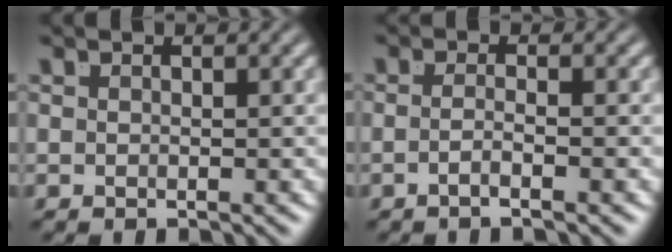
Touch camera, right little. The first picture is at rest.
{"total": 2.2, "force": [-1.5, -0.9, 1.4], "torque": [-0.028, -0.013, -0.022]}